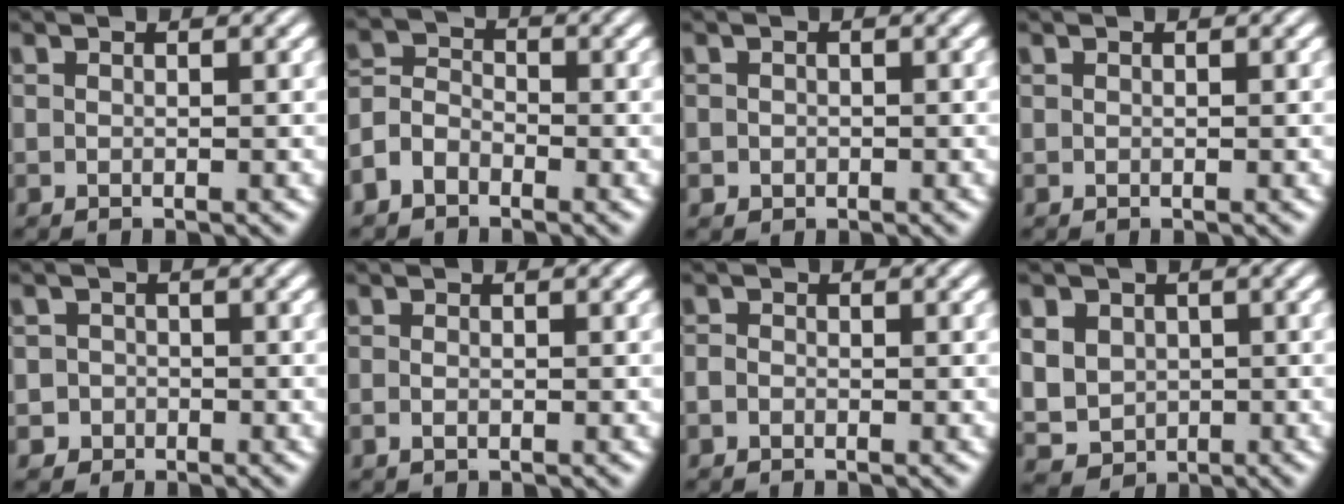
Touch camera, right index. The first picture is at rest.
{"total": 3.8, "force": [-1.4, 3.2, 1.5], "torque": [-0.022, -0.015, -0.025]}
{"total": 0.8, "force": [-0.5, 0.6, 0.0], "torque": [0.000, -0.013, -0.001]}
{"total": 0.0}
{"total": 3.0, "force": [-1.6, 2.5, -0.2], "torque": [0.007, -0.014, -0.030]}
{"total": 0.7, "force": [-0.6, -0.2, 0.3], "torque": [-0.007, -0.006, -0.005]}
{"total": 0.8, "force": [-0.8, -0.1, -0.1], "torque": [0.006, -0.008, -0.013]}
{"total": 6.8, "force": [-1.0, 6.2, 2.5], "torque": [-0.066, -0.043, -0.001]}